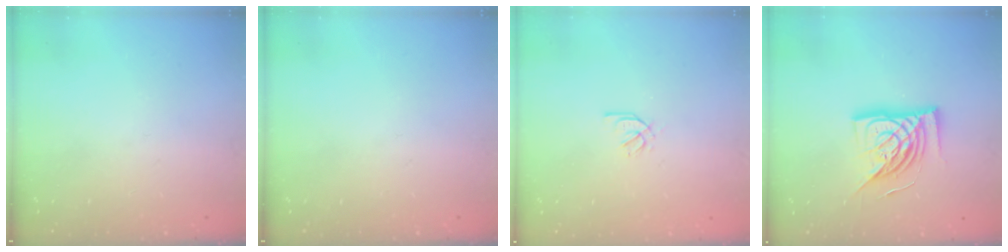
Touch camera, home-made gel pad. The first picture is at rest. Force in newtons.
{"total": 0.0}
{"total": 1.8, "press": 1.8, "slide": 0.4}
{"total": 15.6, "press": 15.5, "slide": 1.7}